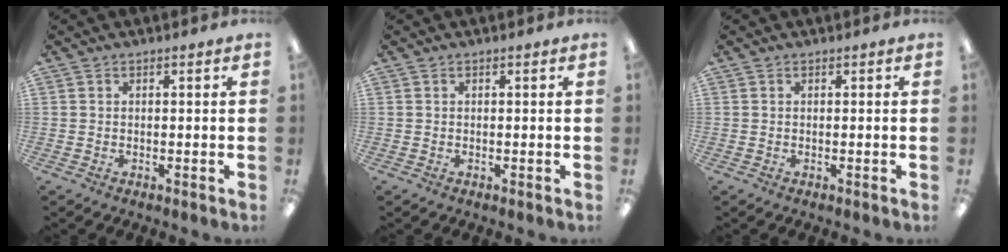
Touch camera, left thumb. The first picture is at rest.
{"total": 0.0}
{"total": 0.0}